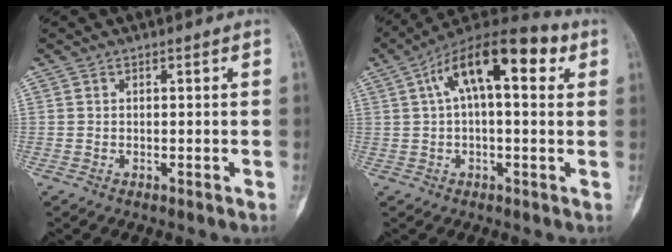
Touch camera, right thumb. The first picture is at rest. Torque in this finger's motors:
{"motor_torque": [1.17, 1.44, 1.42, 0.32, 0.08]}